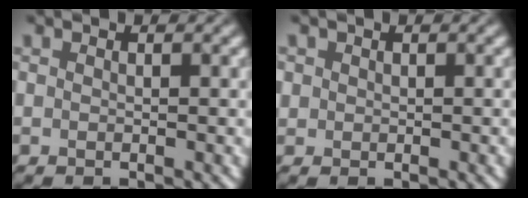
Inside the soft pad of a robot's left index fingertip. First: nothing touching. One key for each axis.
{"total": 0.8, "fx": 0.2, "fy": 0.8, "fz": 0.1, "tx": -0.002, "ty": -0.001, "tz": 0.006}